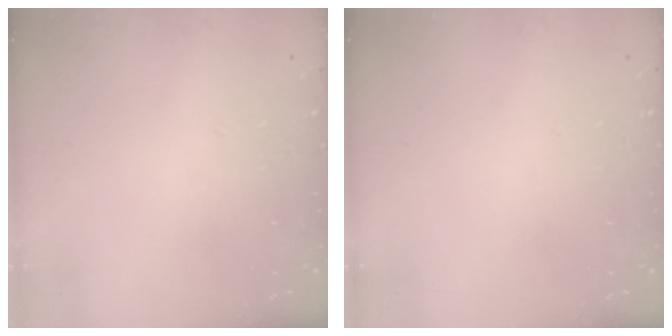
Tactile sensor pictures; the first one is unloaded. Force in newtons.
{"total": 0.0}